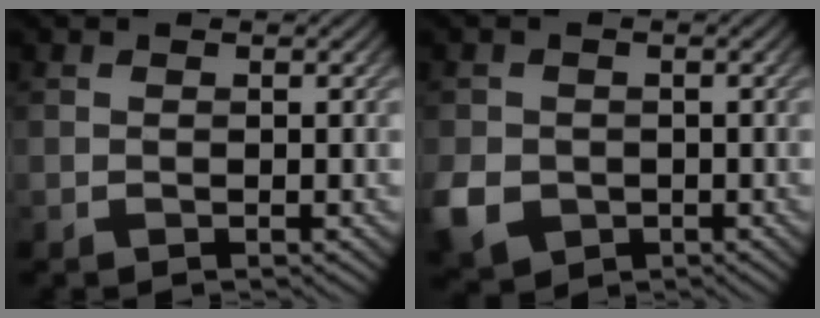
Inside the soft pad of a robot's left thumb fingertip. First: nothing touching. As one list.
[{"total": 5.4, "force": [-1.6, 4.5, 2.5], "torque": [-0.073, -0.019, -0.037]}]